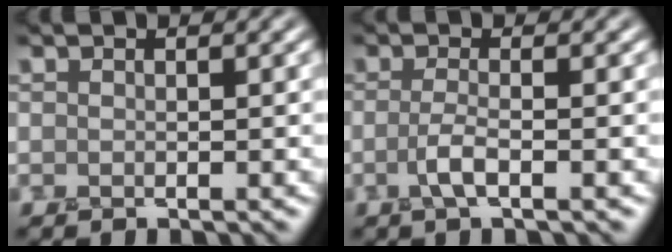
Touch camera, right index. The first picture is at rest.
{"total": 1.8, "force": [-0.5, 0.5, 1.6], "torque": [-0.036, 0.002, -0.015]}